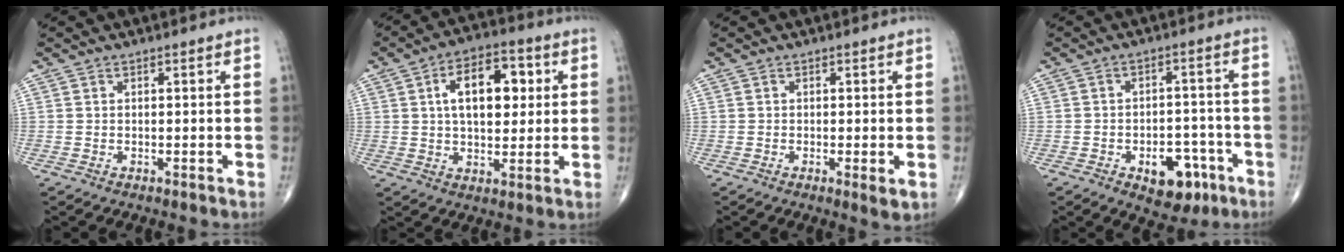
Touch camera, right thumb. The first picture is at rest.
{"total": 12.8, "force": [2.9, 7.1, 10.3], "torque": [-0.134, 0.006, 0.043]}
{"total": 2.3, "force": [-0.5, 0.4, 2.2], "torque": [-0.039, -0.010, -0.012]}
{"total": 9.5, "force": [-4.6, 5.6, 6.1], "torque": [-0.050, 0.033, -0.057]}